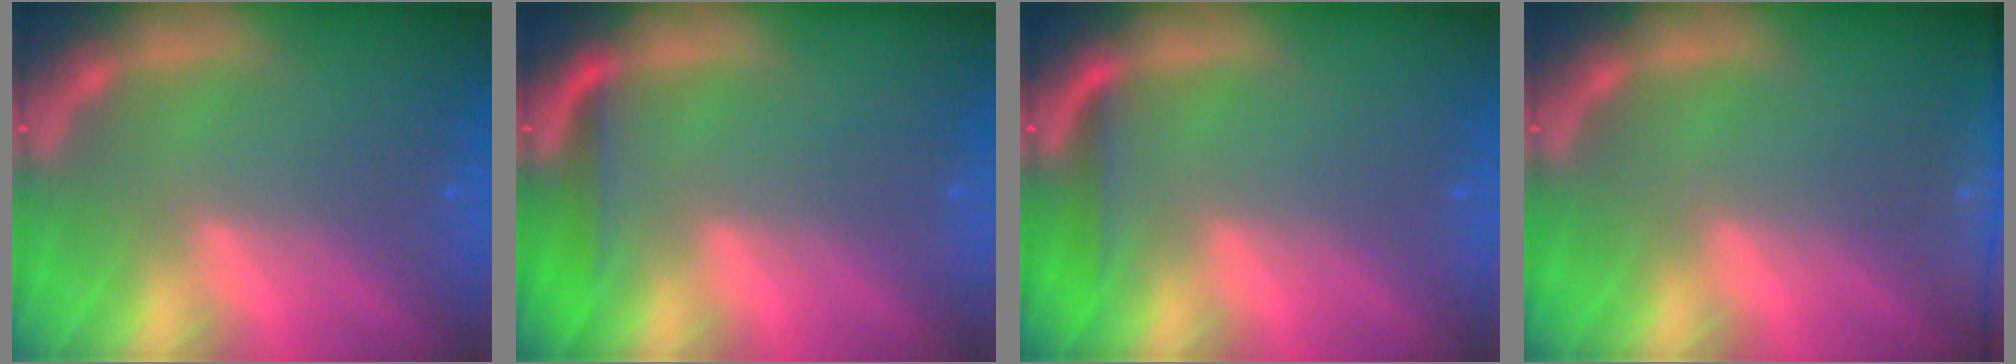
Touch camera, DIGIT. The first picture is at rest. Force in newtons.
{"total": 2.5}
{"total": 1.9}
{"total": 6.5}